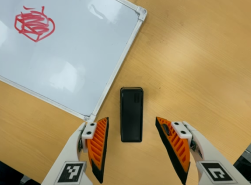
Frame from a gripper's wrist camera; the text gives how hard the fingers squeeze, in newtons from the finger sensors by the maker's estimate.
{"total": 0.0}